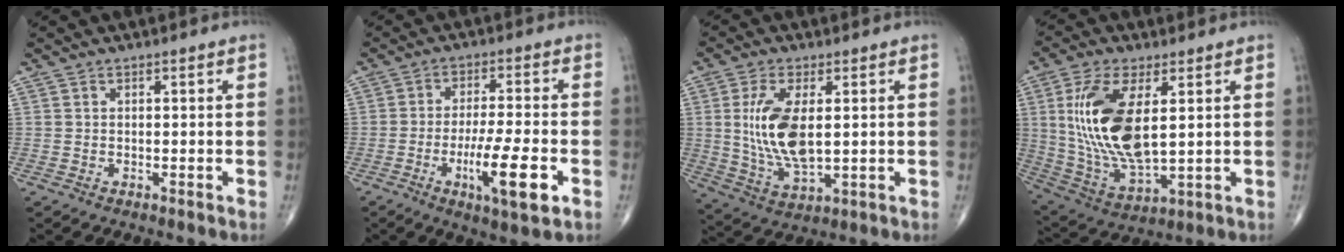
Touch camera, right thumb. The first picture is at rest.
{"total": 11.5, "force": [-4.0, 2.2, 10.5], "torque": [-0.186, 0.001, -0.066]}
{"total": 12.3, "force": [1.6, 5.6, 10.8], "torque": [-0.220, -0.016, 0.040]}
{"total": 17.8, "force": [3.4, 7.9, 15.6], "torque": [-0.318, -0.021, 0.077]}